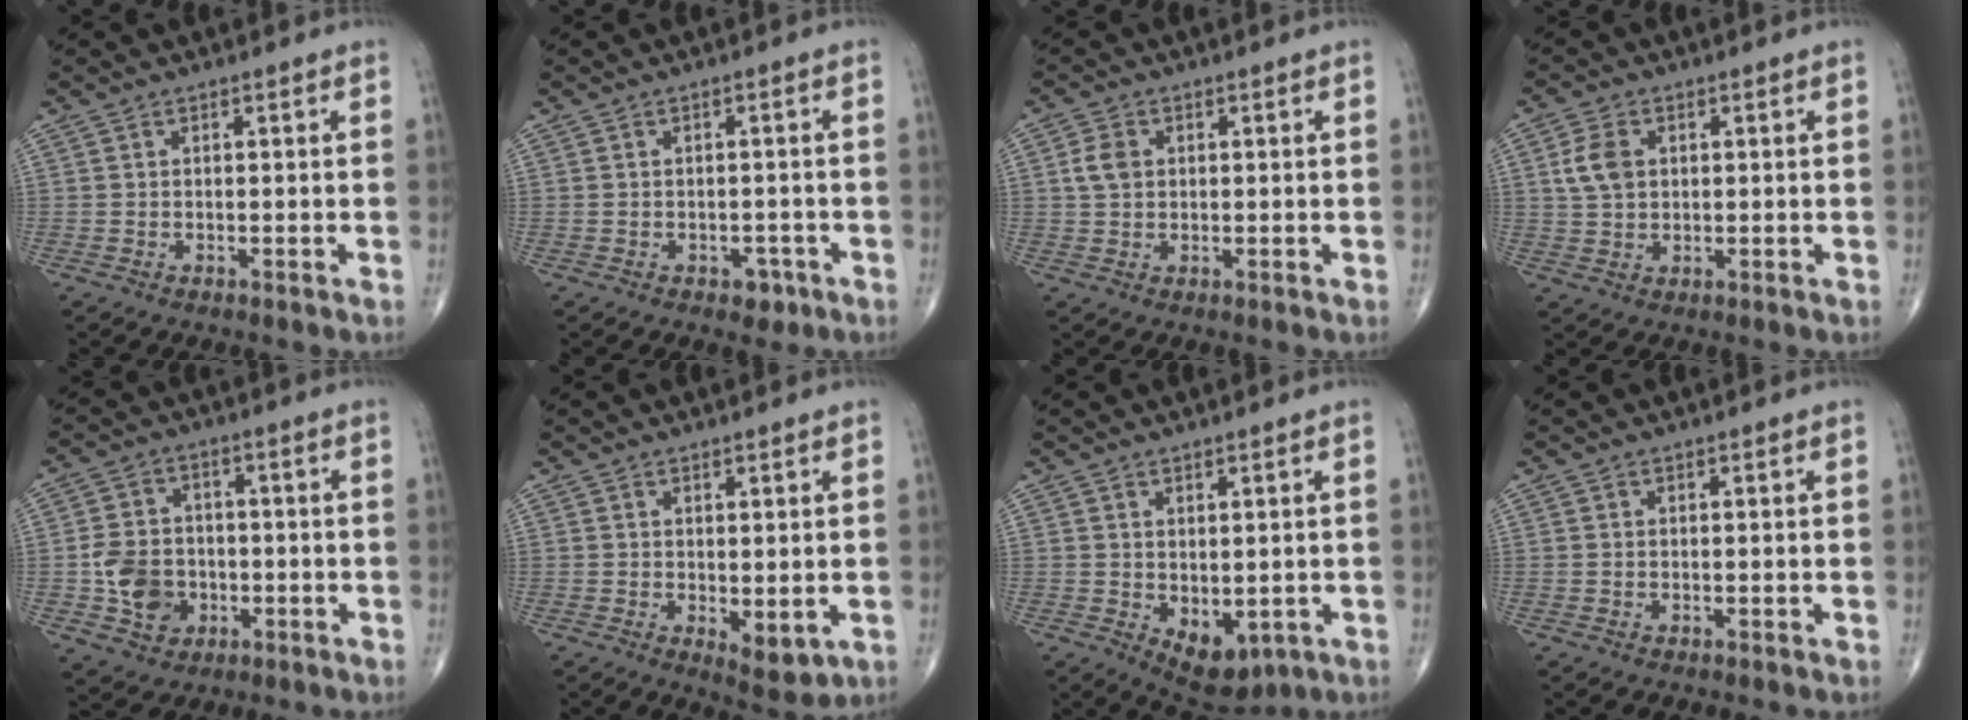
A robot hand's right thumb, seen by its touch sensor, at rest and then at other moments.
{"total": 2.6, "force": [-1.4, 1.8, 1.2], "torque": [0.001, 0.006, -0.016]}
{"total": 3.7, "force": [0.7, 2.8, 2.3], "torque": [-0.041, 0.001, 0.013]}
{"total": 5.7, "force": [1.2, 4.4, 3.5], "torque": [-0.057, -0.002, 0.021]}
{"total": 9.1, "force": [-2.0, 7.5, 4.8], "torque": [-0.059, 0.012, -0.033]}
{"total": 4.8, "force": [-0.7, 2.1, 4.3], "torque": [-0.046, -0.016, -0.002]}
{"total": 6.8, "force": [-1.4, 3.9, 5.3], "torque": [-0.056, -0.005, -0.001]}
{"total": 0.0}